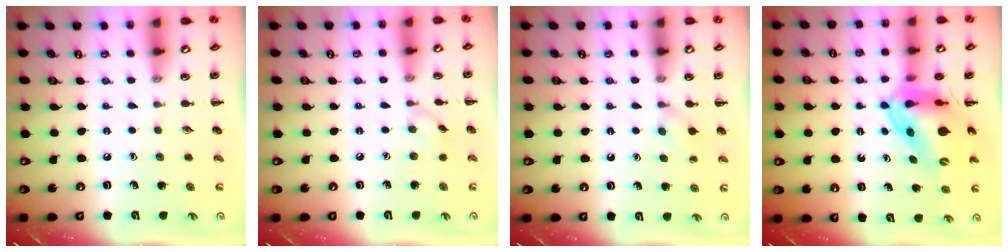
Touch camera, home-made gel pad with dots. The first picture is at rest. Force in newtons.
{"total": 3.4, "press": 3.2, "slide": 1.1}
{"total": 5.7, "press": 5.3, "slide": 1.9}
{"total": 12.3, "press": 11.8, "slide": 3.4}